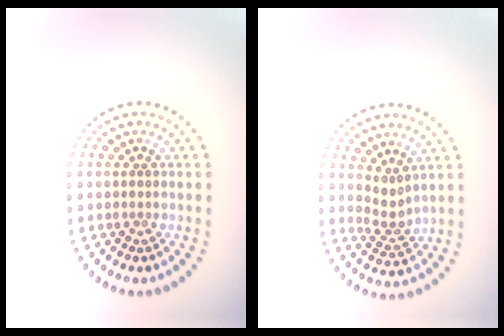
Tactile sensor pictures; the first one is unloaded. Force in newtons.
{"total": 2.0, "press": 1.4, "slide": 1.4}